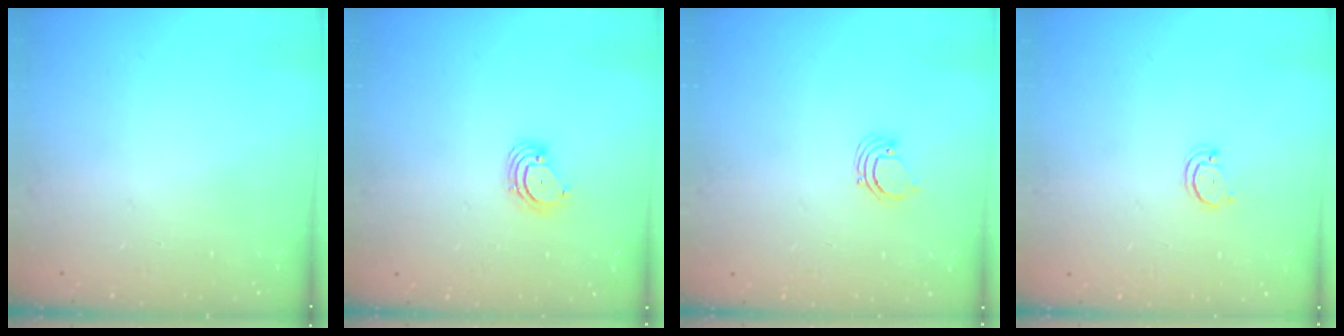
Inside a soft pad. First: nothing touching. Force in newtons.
{"total": 3.6, "press": 3.6, "slide": 0.3}
{"total": 2.2, "press": 2.2, "slide": 0.2}
{"total": 2.2, "press": 2.2, "slide": 0.4}